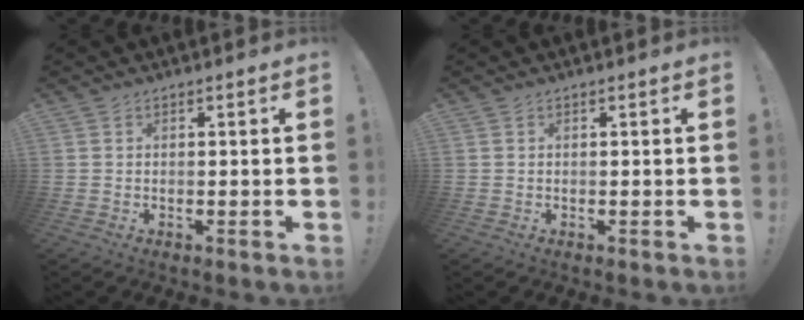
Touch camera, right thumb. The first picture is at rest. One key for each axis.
{"total": 0.0}